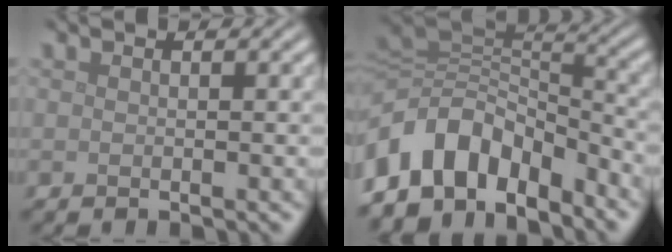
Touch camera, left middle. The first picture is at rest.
{"total": 10.3, "force": [-5.8, 6.6, 5.5], "torque": [-0.097, 0.007, -0.105]}